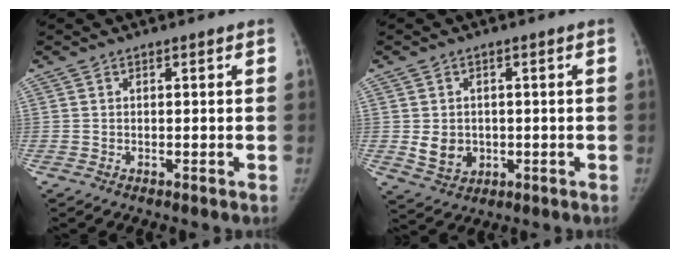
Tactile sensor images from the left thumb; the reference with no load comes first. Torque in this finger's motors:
{"motor_torque": [0.59, 0.71, 0.28, -0.08, 0.25]}